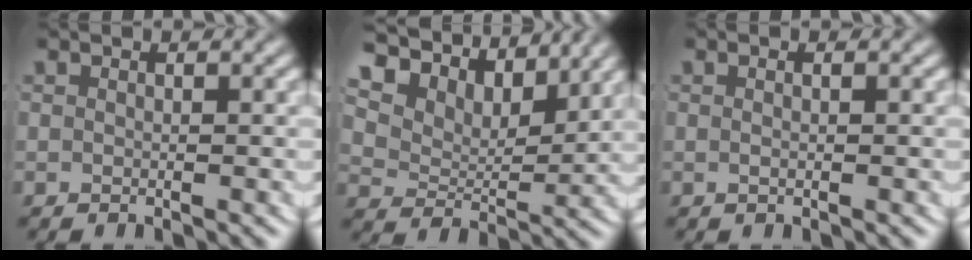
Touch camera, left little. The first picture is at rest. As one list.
[{"total": 11.6, "force": [7.1, 6.8, 6.2], "torque": [-0.117, 0.029, 0.100]}, {"total": 0.6, "force": [-0.2, -0.2, 0.5], "torque": [-0.010, -0.003, -0.002]}]